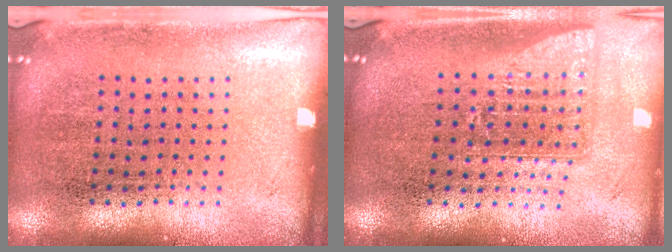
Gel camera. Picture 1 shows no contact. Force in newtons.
{"total": 1.6, "press": 1.2, "slide": 1.0}